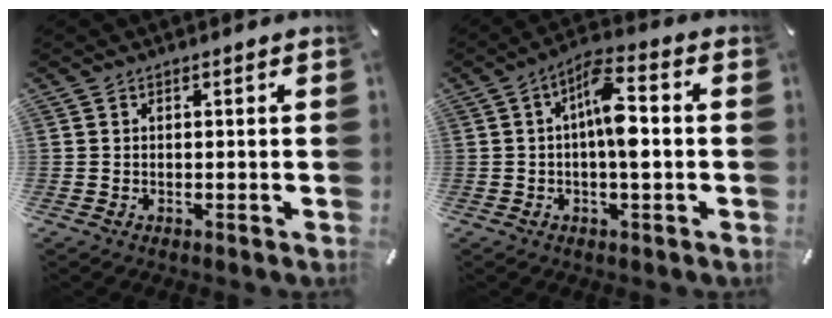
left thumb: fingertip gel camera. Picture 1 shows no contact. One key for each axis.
{"total": 9.5, "fx": -0.2, "fy": 3.5, "fz": 8.8, "tx": -0.156, "ty": 0.014, "tz": -0.005}